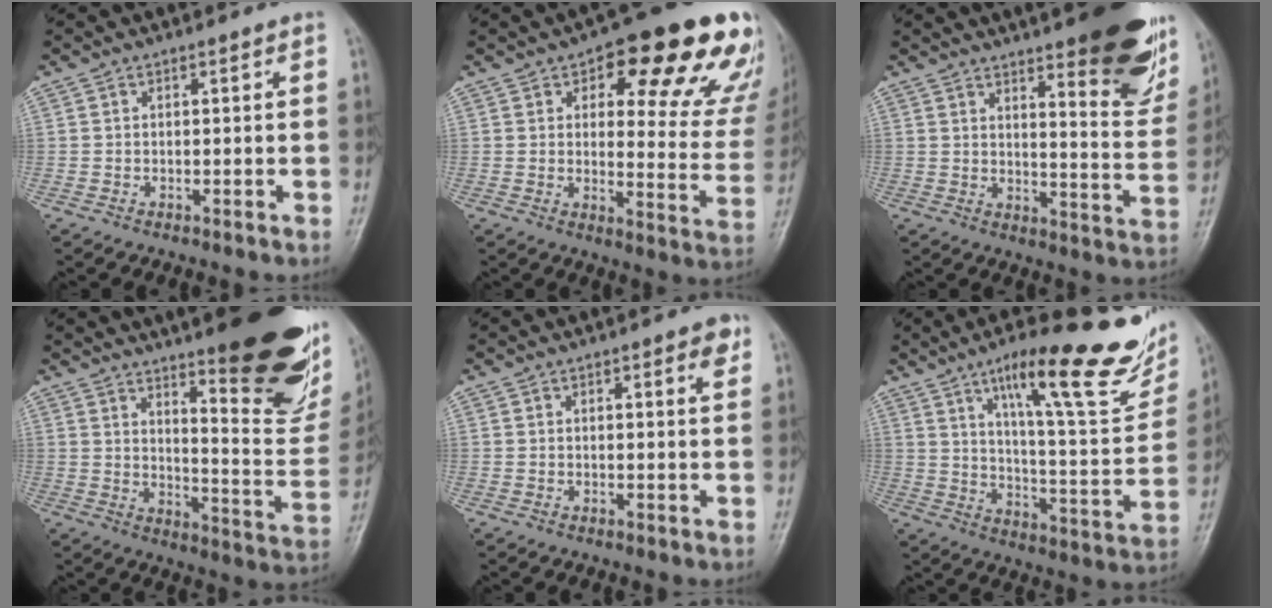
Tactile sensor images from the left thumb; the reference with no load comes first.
{"total": 22.6, "force": [12.1, 8.5, 17.1], "torque": [-0.161, -0.037, 0.150]}
{"total": 22.0, "force": [14.1, 5.8, 15.8], "torque": [-0.173, -0.075, 0.180]}
{"total": 26.7, "force": [17.1, 6.7, 19.5], "torque": [-0.225, -0.102, 0.230]}
{"total": 3.1, "force": [1.6, 0.9, 2.5], "torque": [-0.027, -0.005, 0.017]}
{"total": 25.5, "force": [15.0, 5.8, 19.8], "torque": [-0.248, -0.052, 0.228]}